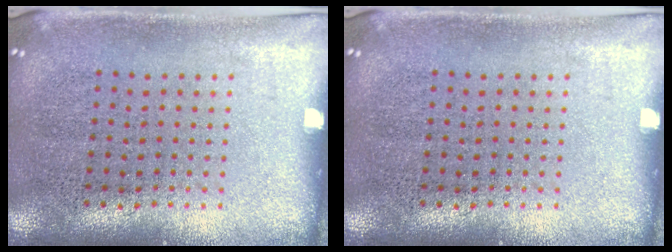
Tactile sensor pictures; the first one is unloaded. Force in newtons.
{"total": 0.0}